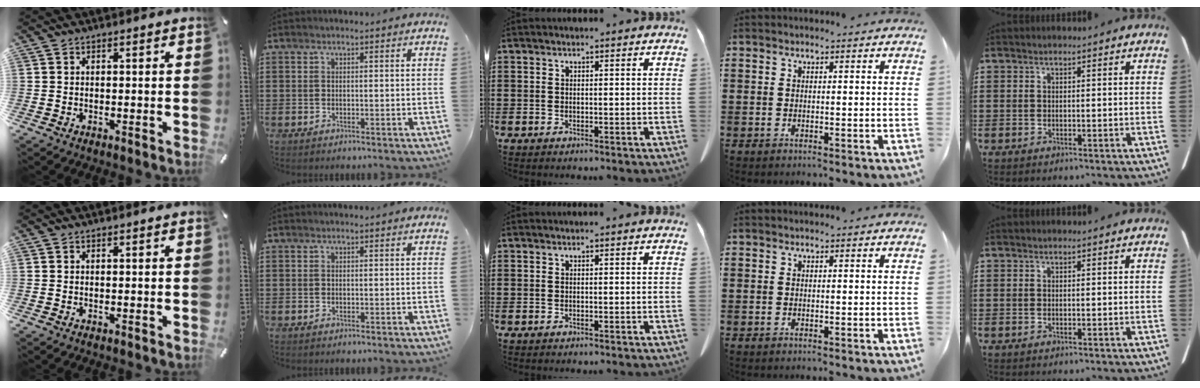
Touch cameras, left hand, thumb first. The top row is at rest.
{}